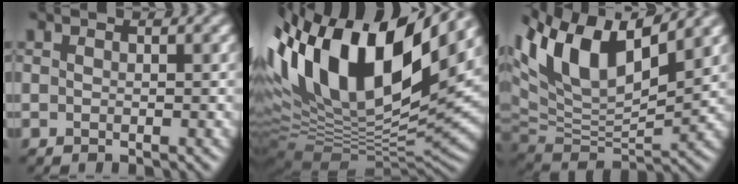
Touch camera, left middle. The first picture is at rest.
{"total": 17.2, "force": [6.9, 7.2, 14.0], "torque": [-0.274, 0.020, 0.113]}
{"total": 10.9, "force": [5.5, 4.2, 8.4], "torque": [-0.175, 0.016, 0.099]}